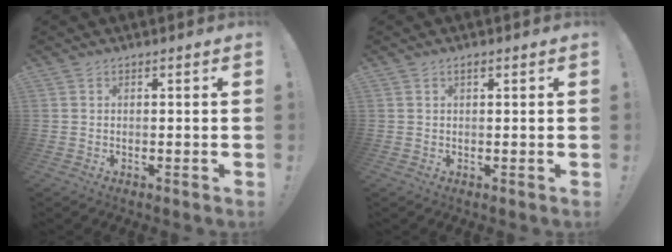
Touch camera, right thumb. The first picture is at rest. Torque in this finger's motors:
{"motor_torque": [-0.17, 0.07, 0.15, -0.06, -0.06]}